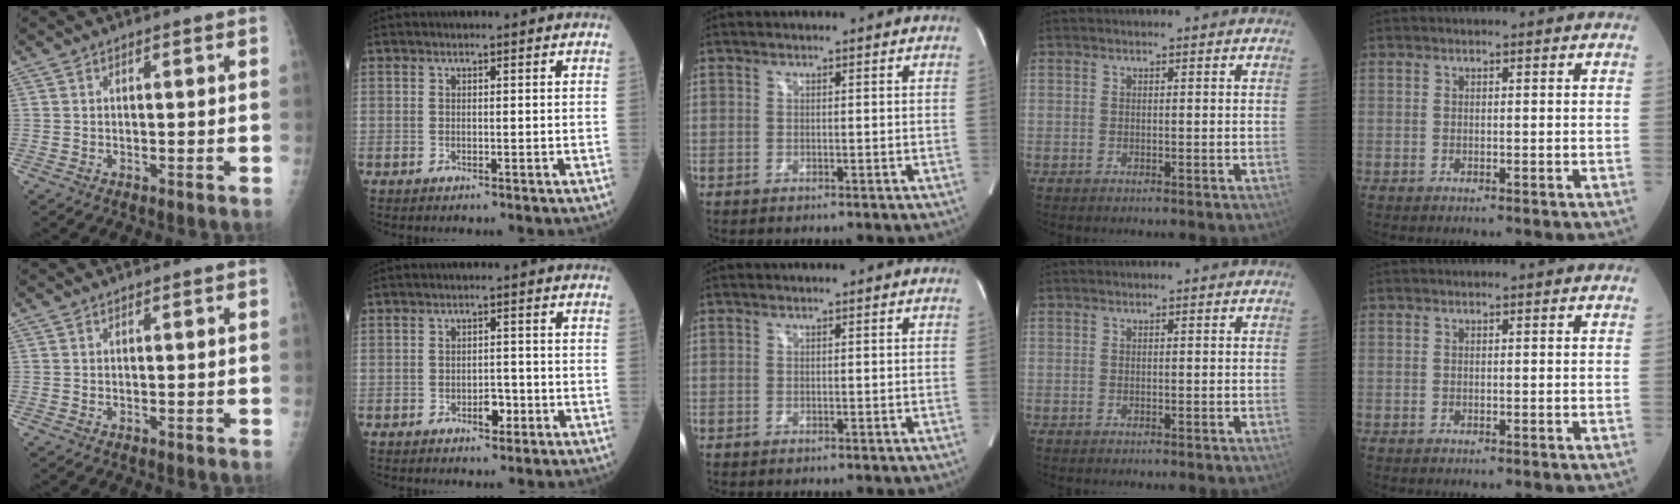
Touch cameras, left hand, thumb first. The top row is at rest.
{"thumb": {"total": 0.5, "force": [0.4, 0.2, 0.3], "torque": [-0.004, -0.002, 0.007]}, "index": {"total": 2.3, "force": [-1.2, 1.2, 1.6], "torque": [-0.021, 0.004, -0.016]}}